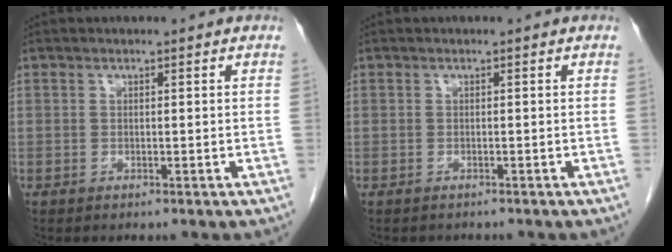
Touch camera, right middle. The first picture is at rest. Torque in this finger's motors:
{"motor_torque": [-0.46, -0.04, -0.15, -0.03]}